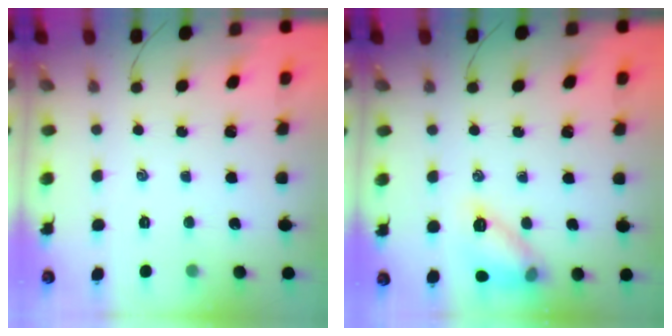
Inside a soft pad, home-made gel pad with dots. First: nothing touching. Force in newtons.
{"total": 11.0, "press": 11.0, "slide": 0.3}